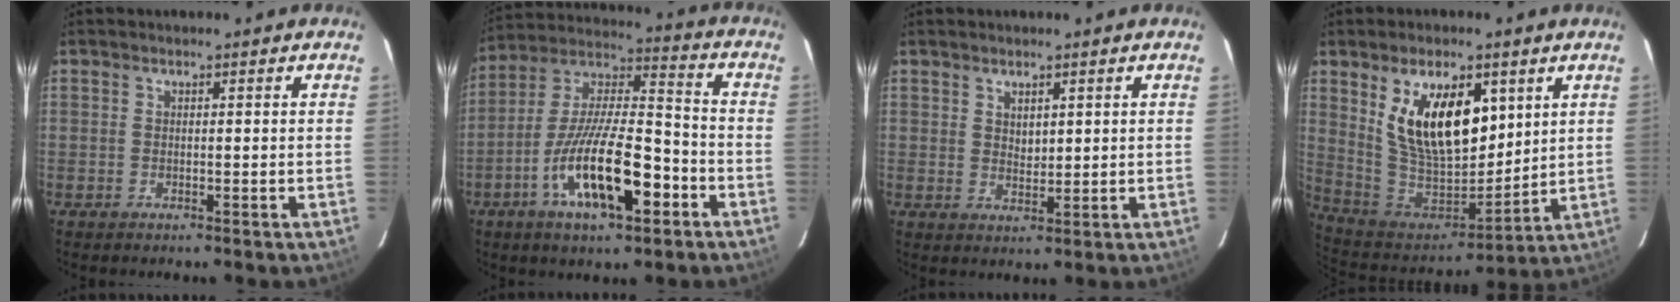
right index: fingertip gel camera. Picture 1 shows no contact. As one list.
[{"total": 18.2, "force": [-7.7, 5.6, 15.5], "torque": [-0.290, -0.007, -0.136]}, {"total": 2.4, "force": [1.3, 1.5, 1.4], "torque": [-0.018, 0.000, 0.024]}, {"total": 18.5, "force": [7.0, 9.5, 14.3], "torque": [-0.261, 0.000, 0.147]}]